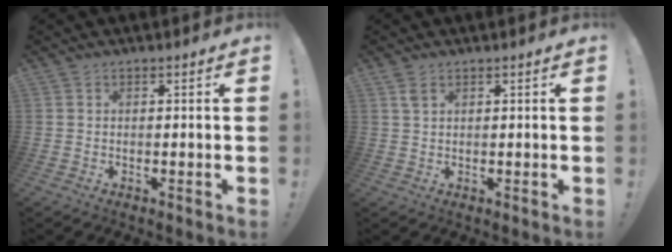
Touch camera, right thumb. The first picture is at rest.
{"total": 2.5, "force": [1.5, 1.1, 1.7], "torque": [-0.036, 0.000, 0.027]}